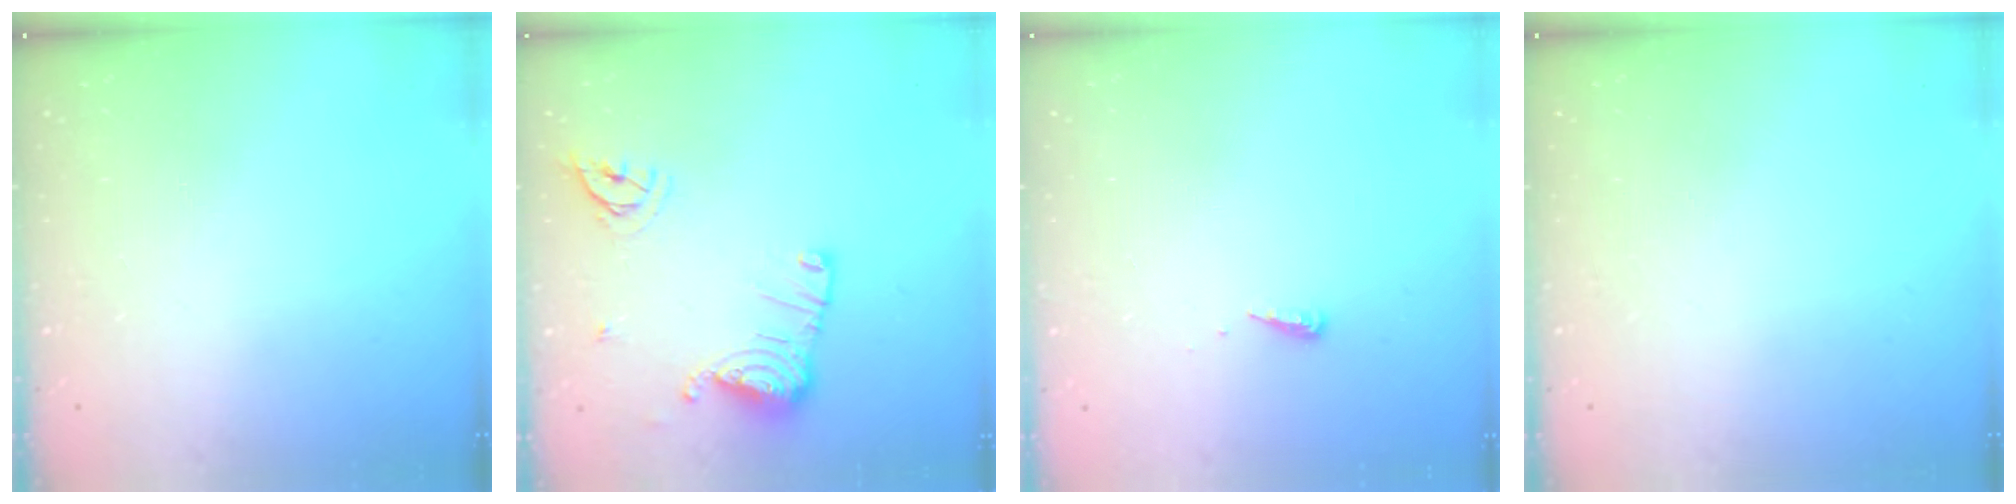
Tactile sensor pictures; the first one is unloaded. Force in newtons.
{"total": 12.8, "press": 12.8, "slide": 0.5}
{"total": 3.9, "press": 3.9, "slide": 0.4}
{"total": 0.0}